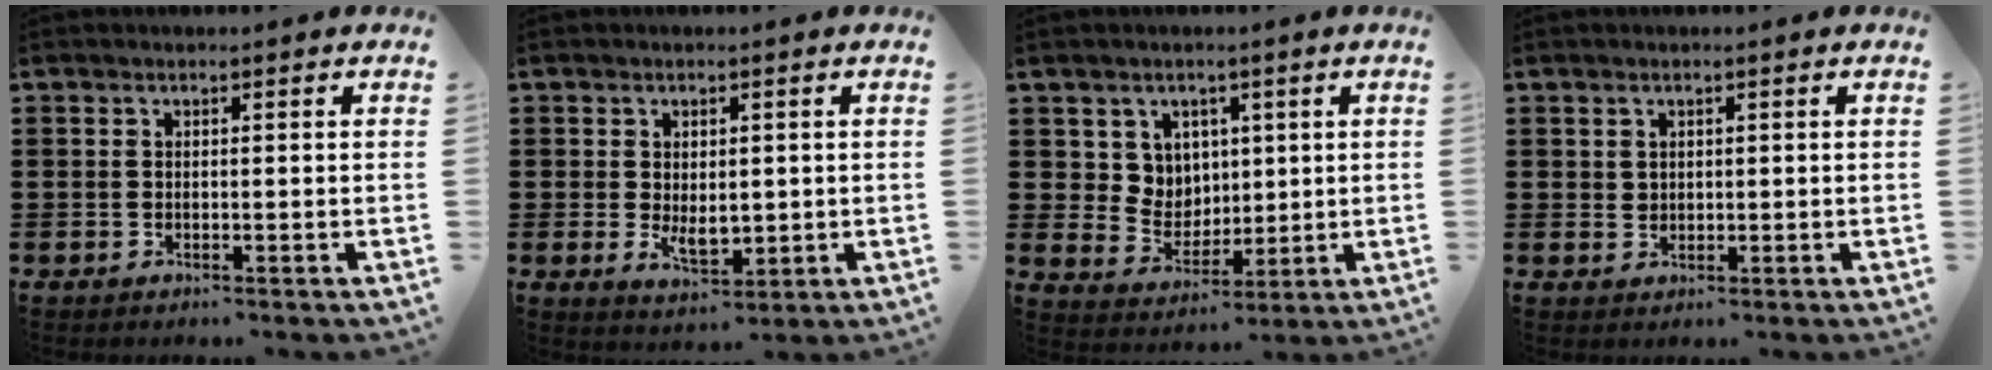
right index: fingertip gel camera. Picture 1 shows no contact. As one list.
[{"total": 3.9, "force": [0.0, 2.4, 3.2], "torque": [-0.053, -0.001, 0.000]}, {"total": 5.6, "force": [2.7, 4.9, 0.6], "torque": [-0.033, 0.001, 0.048]}, {"total": 1.3, "force": [0.9, 0.9, 0.3], "torque": [-0.007, 0.004, 0.017]}]